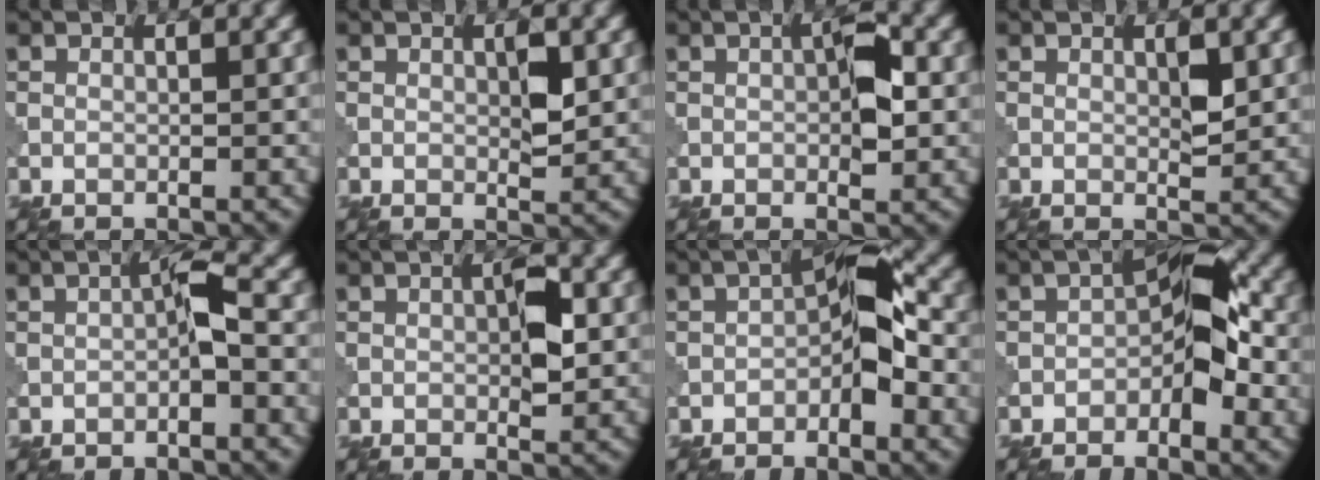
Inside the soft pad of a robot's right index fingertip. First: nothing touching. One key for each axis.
{"total": 2.2, "fx": 0.3, "fy": 0.8, "fz": 2.0, "tx": -0.031, "ty": -0.003, "tz": 0.006}
{"total": 3.2, "fx": 0.0, "fy": 1.1, "fz": 3.0, "tx": -0.046, "ty": 0.003, "tz": -0.002}
{"total": 1.9, "fx": 0.4, "fy": 0.7, "fz": 1.7, "tx": -0.025, "ty": -0.004, "tz": 0.008}
{"total": 2.1, "fx": -0.5, "fy": 0.4, "fz": 2.0, "tx": -0.036, "ty": 0.010, "tz": -0.011}
{"total": 2.8, "fx": 0.2, "fy": 1.0, "fz": 2.7, "tx": -0.042, "ty": -0.001, "tz": 0.002}
{"total": 5.8, "fx": -1.4, "fy": 2.5, "fz": 5.0, "tx": -0.069, "ty": 0.015, "tz": -0.037}
{"total": 6.3, "fx": -1.5, "fy": 3.0, "fz": 5.3, "tx": -0.069, "ty": 0.013, "tz": -0.036}